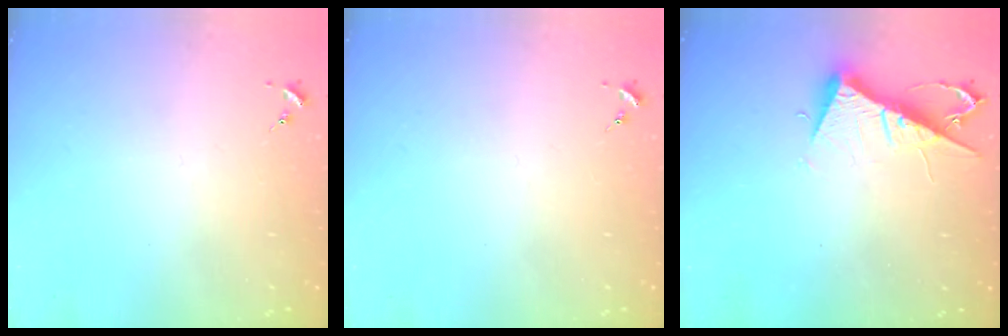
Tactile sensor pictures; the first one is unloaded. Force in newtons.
{"total": 0.0}
{"total": 9.6, "press": 9.6, "slide": 0.5}